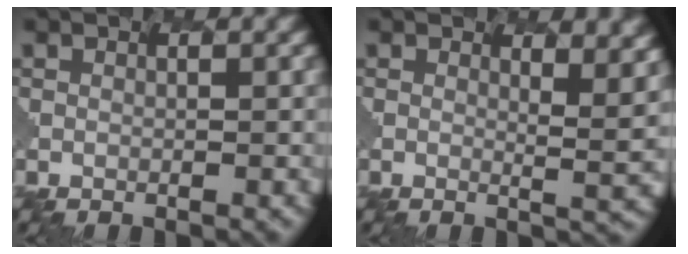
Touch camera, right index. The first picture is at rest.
{"total": 2.6, "force": [2.5, -0.1, 0.8], "torque": [-0.007, 0.022, 0.003]}